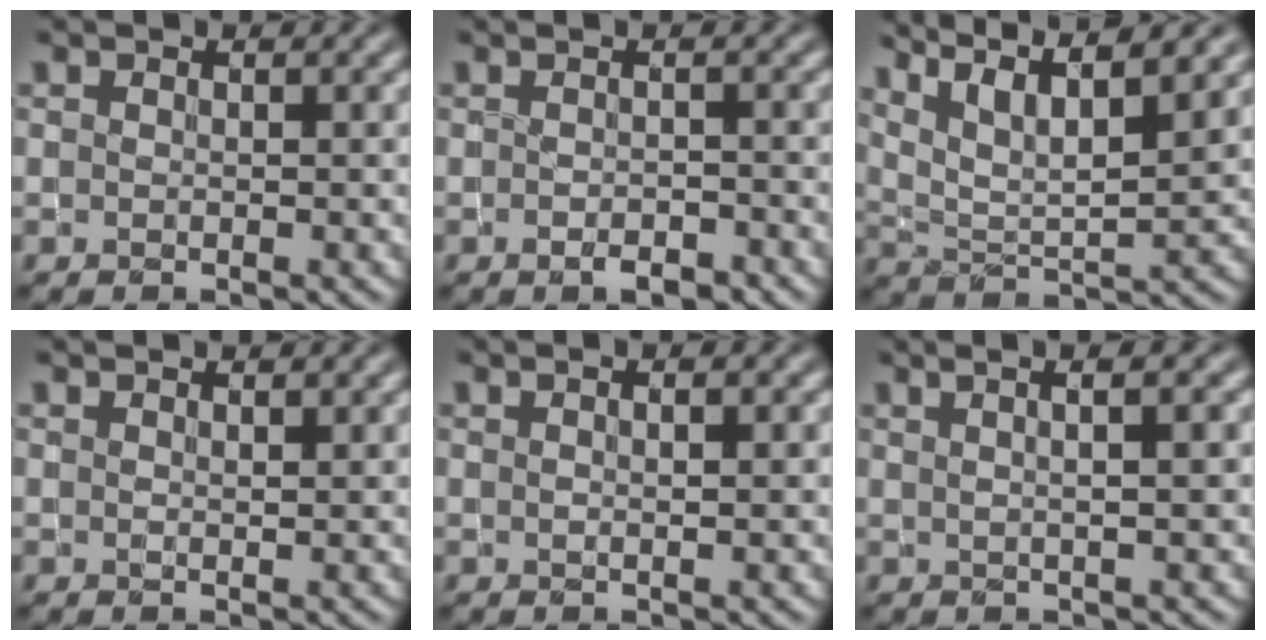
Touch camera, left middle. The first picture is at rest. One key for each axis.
{"total": 1.9, "fx": -0.8, "fy": 0.5, "fz": 1.6, "tx": -0.026, "ty": -0.008, "tz": -0.010}
{"total": 10.3, "fx": 7.5, "fy": 2.8, "fz": 6.5, "tx": -0.114, "ty": 0.018, "tz": 0.095}
{"total": 1.4, "fx": 1.2, "fy": 0.2, "fz": 0.6, "tx": -0.008, "ty": -0.005, "tz": 0.013}
{"total": 2.2, "fx": 1.0, "fy": 0.7, "fz": 1.8, "tx": -0.014, "ty": -0.005, "tz": 0.001}
{"total": 5.3, "fx": 2.2, "fy": 2.1, "fz": 4.3, "tx": -0.029, "ty": 0.028, "tz": 0.000}